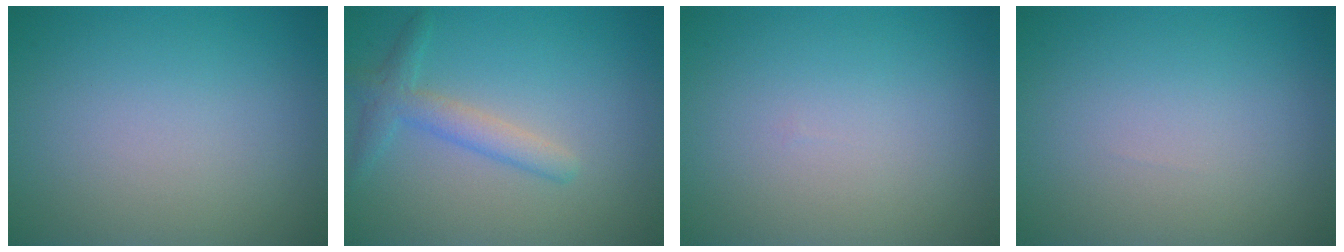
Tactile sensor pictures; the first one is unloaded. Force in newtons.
{"total": 2.5, "press": 2.5, "slide": 0.1}
{"total": 0.0}
{"total": 0.0}